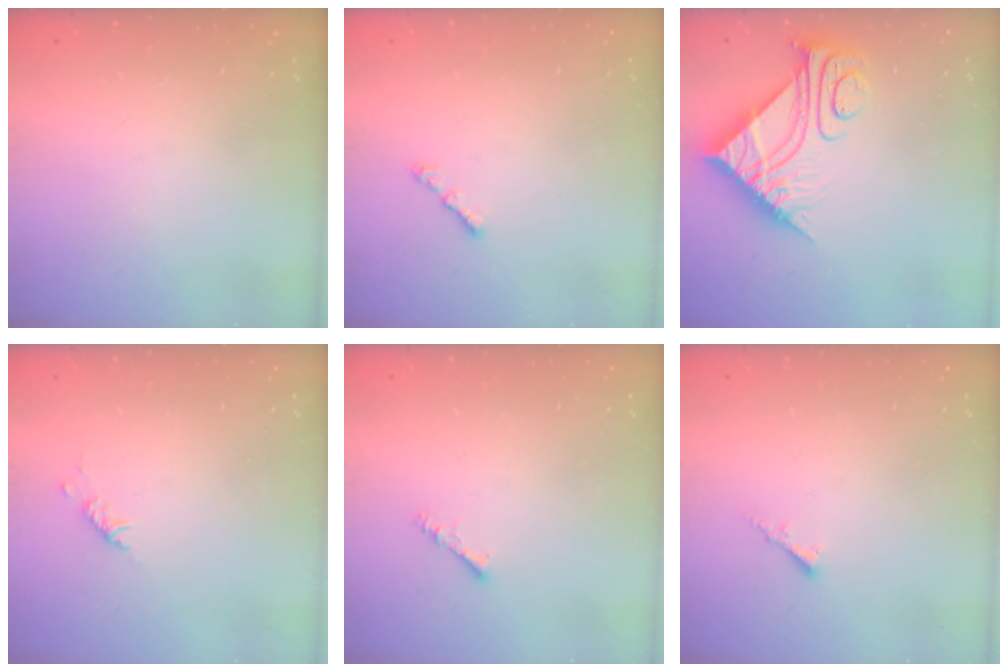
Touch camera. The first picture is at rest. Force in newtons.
{"total": 1.6, "press": 1.5, "slide": 0.5}
{"total": 9.9, "press": 9.9, "slide": 0.9}
{"total": 2.9, "press": 2.9, "slide": 0.6}
{"total": 1.9, "press": 1.9, "slide": 0.4}
{"total": 1.7, "press": 1.6, "slide": 0.4}